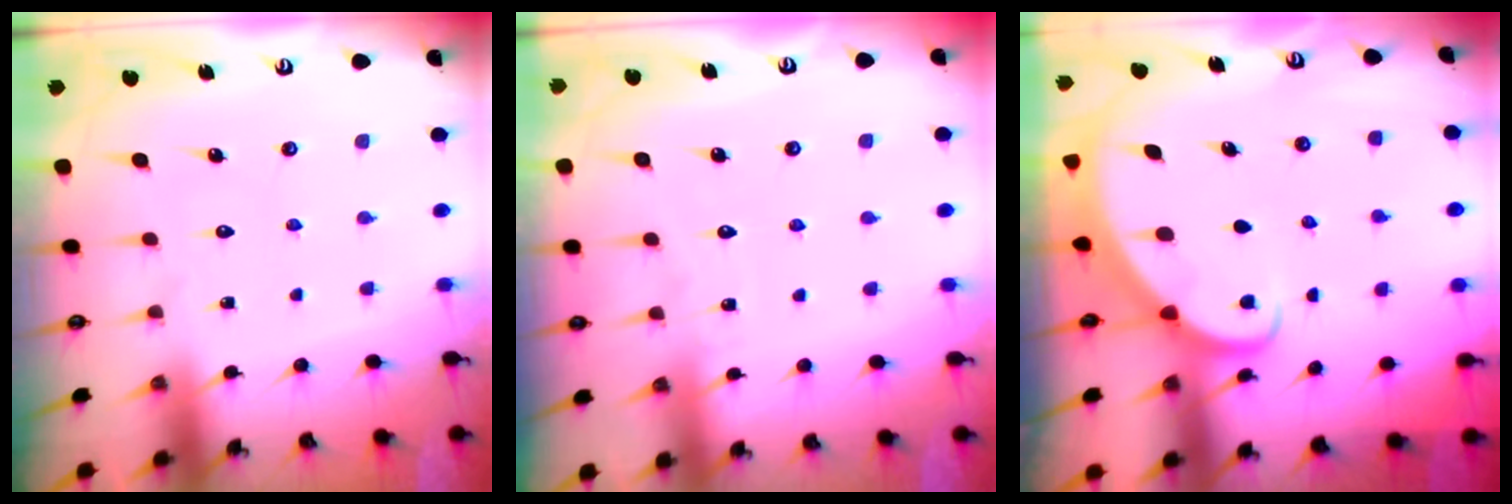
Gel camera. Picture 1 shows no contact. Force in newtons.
{"total": 3.6, "press": 3.5, "slide": 0.4}
{"total": 2.6, "press": 2.6, "slide": 0.3}